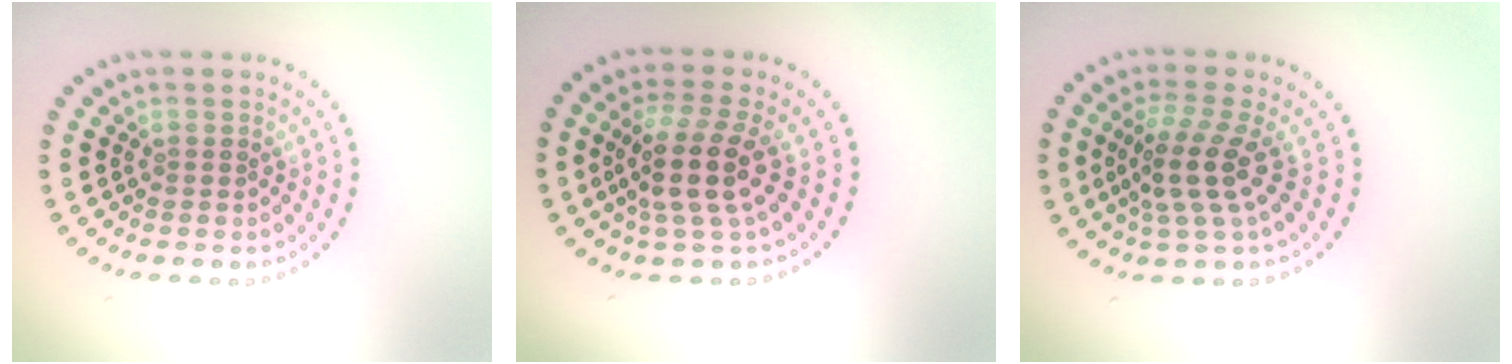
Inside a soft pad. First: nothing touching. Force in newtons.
{"total": 4.3, "press": 3.5, "slide": 2.4}
{"total": 3.8, "press": 3.0, "slide": 2.3}